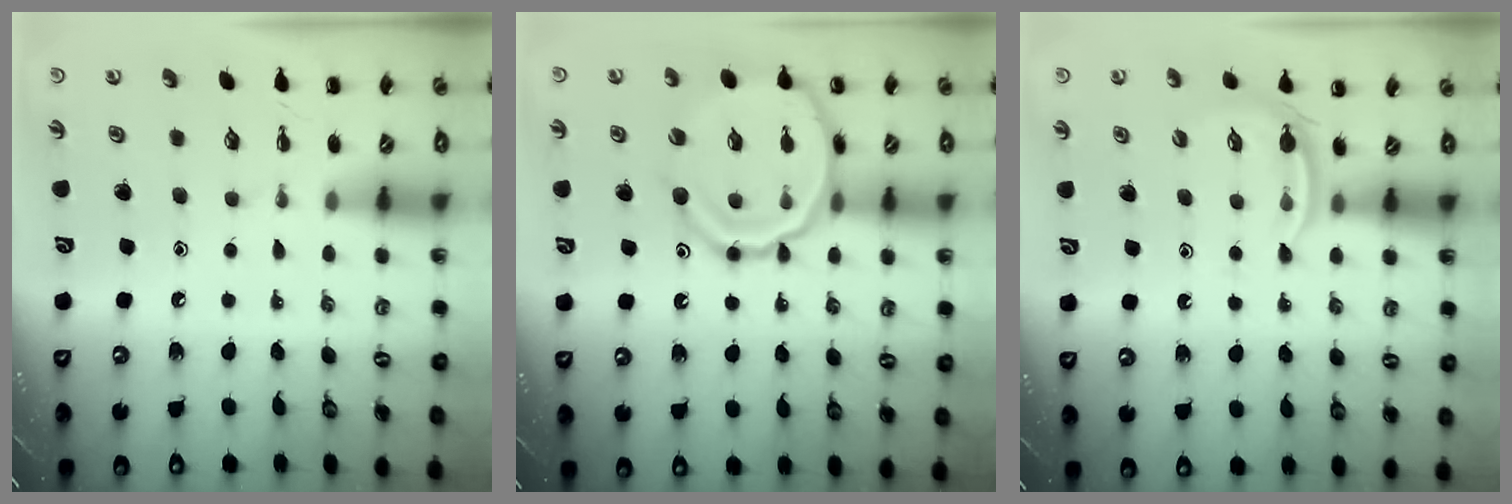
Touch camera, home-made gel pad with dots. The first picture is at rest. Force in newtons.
{"total": 16.5, "press": 16.4, "slide": 1.7}
{"total": 3.7, "press": 3.5, "slide": 1.2}